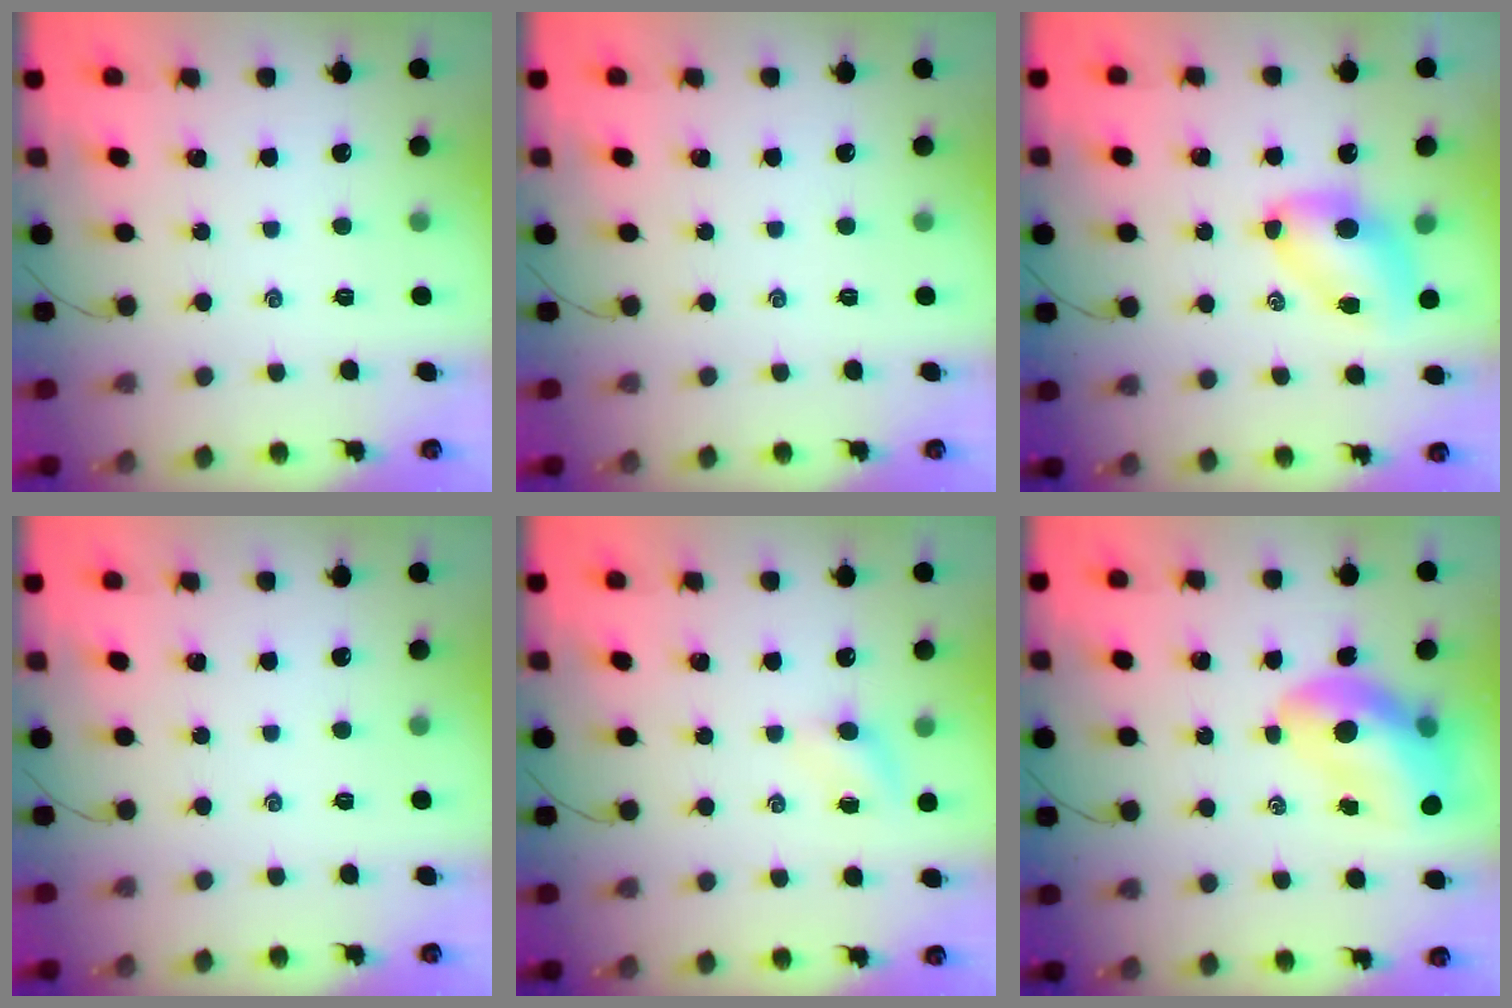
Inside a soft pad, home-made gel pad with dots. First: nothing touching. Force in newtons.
{"total": 0.0}
{"total": 7.2, "press": 7.2, "slide": 0.7}
{"total": 0.0}
{"total": 3.8, "press": 3.6, "slide": 1.2}
{"total": 12.9, "press": 12.4, "slide": 3.6}